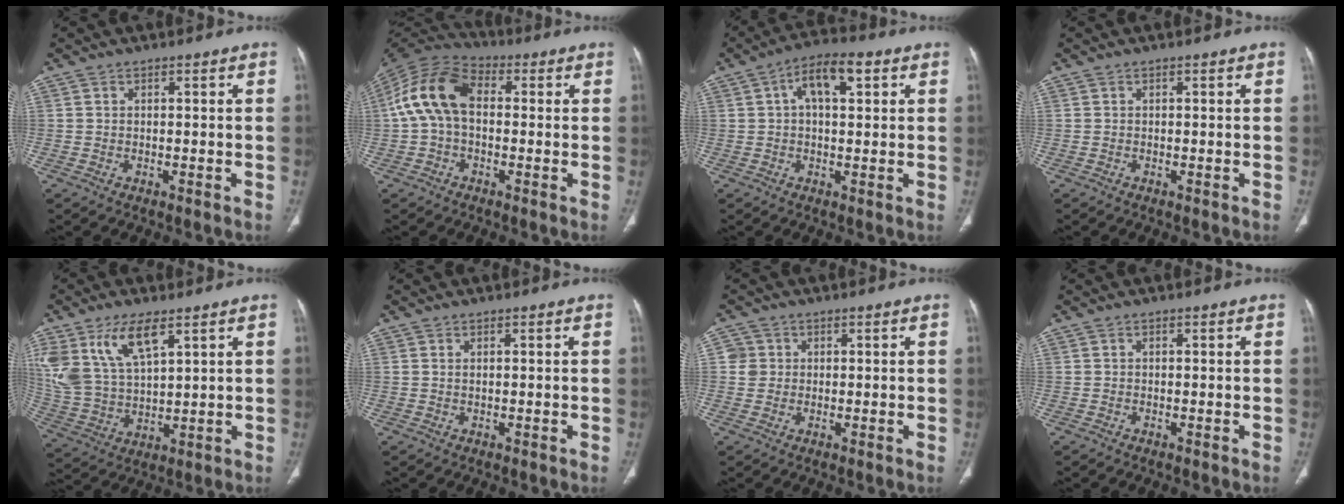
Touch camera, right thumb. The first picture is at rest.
{"total": 12.9, "force": [0.8, 8.4, 9.8], "torque": [-0.192, 0.036, 0.003]}
{"total": 8.5, "force": [2.7, 4.0, 7.0], "torque": [-0.110, 0.019, 0.039]}
{"total": 0.0}
{"total": 14.3, "force": [7.4, 6.6, 10.3], "torque": [-0.205, -0.021, 0.159]}
{"total": 0.5, "force": [0.2, 0.2, 0.4], "torque": [-0.011, 0.003, 0.005]}
{"total": 3.0, "force": [0.5, 2.9, 0.3], "torque": [0.015, 0.003, 0.006]}
{"total": 0.0}